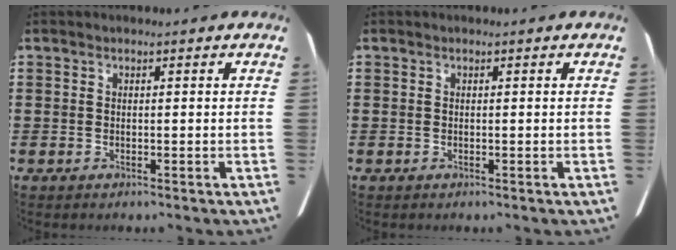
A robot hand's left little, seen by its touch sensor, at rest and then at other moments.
{"total": 0.0}